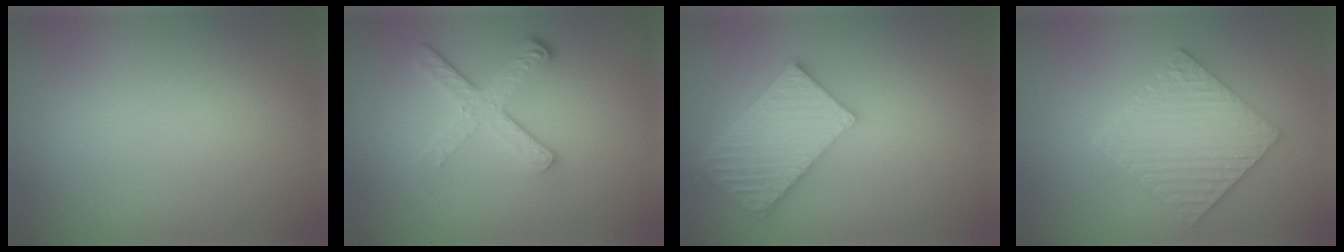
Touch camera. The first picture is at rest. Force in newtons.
{"total": 3.9, "press": 2.6, "slide": 2.9}
{"total": 5.5, "press": 4.6, "slide": 3.0}
{"total": 5.8, "press": 4.6, "slide": 3.5}